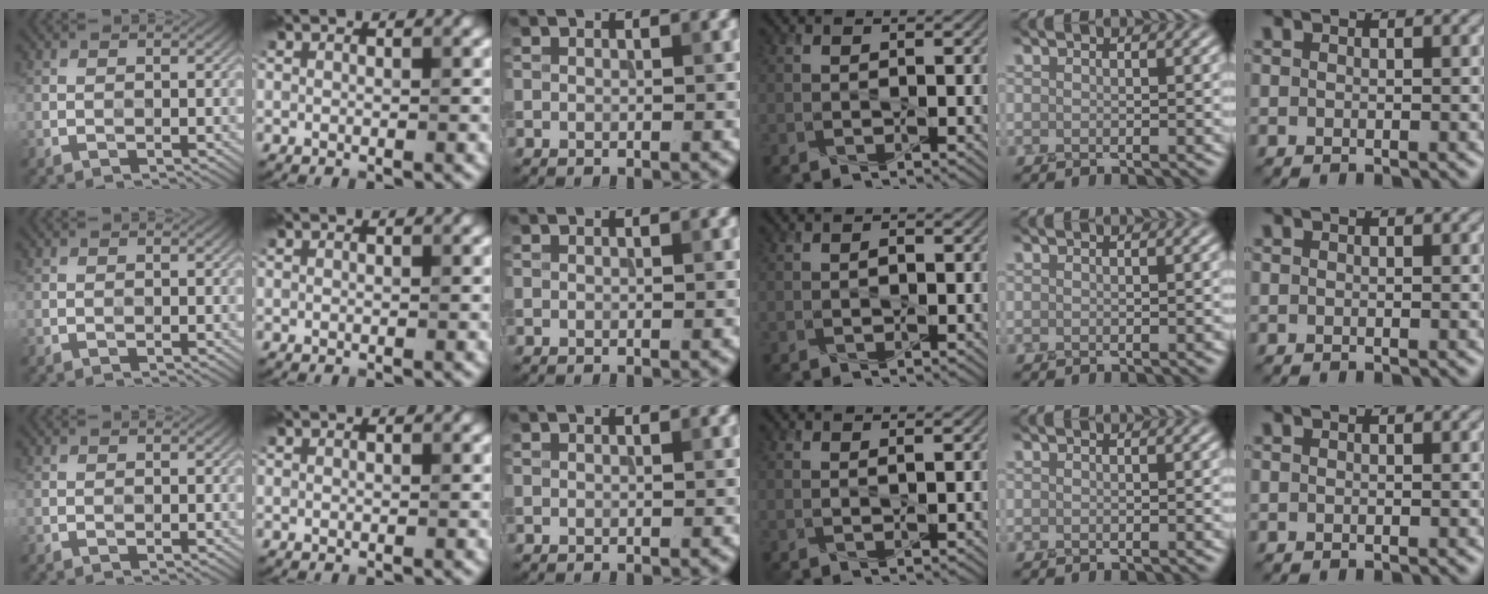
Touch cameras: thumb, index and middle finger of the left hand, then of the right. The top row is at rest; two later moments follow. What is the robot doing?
{"motion": "squeeze", "object": "air blower"}